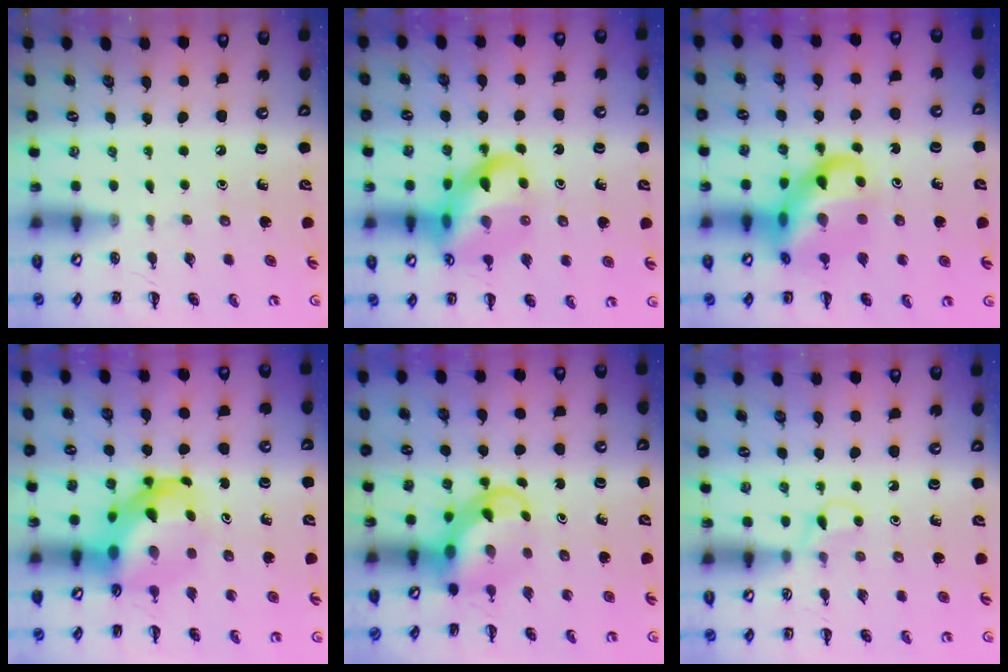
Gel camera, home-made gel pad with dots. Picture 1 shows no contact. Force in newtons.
{"total": 16.2, "press": 16.0, "slide": 2.4}
{"total": 15.9, "press": 15.5, "slide": 3.5}
{"total": 6.3, "press": 6.2, "slide": 1.4}
{"total": 5.4, "press": 5.3, "slide": 0.6}
{"total": 4.7, "press": 4.5, "slide": 1.5}